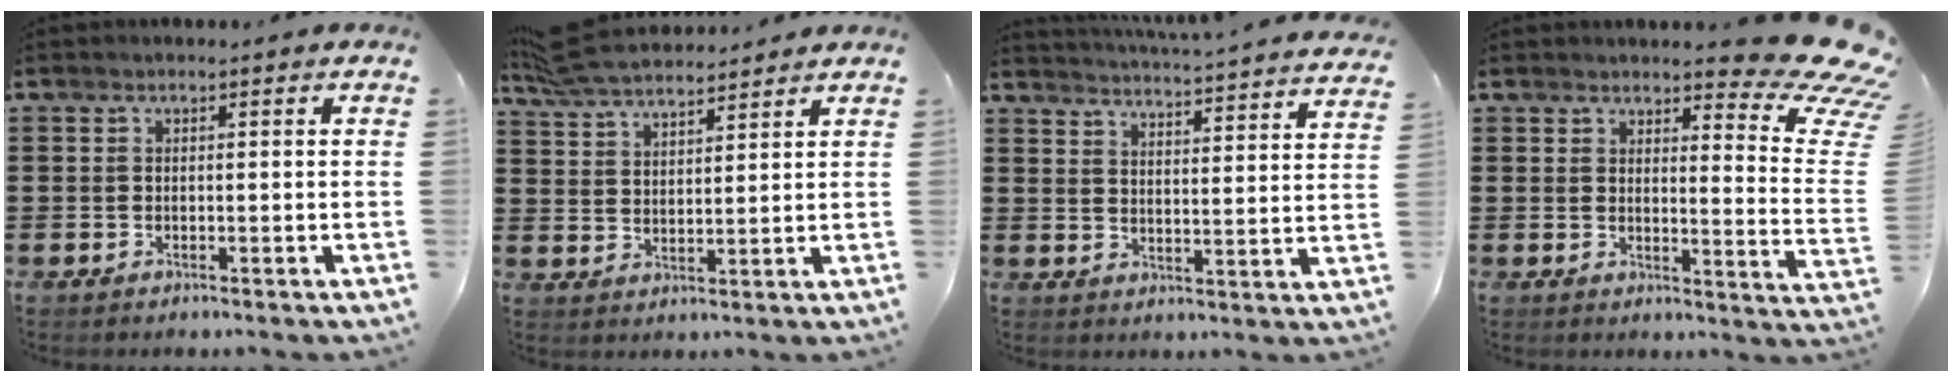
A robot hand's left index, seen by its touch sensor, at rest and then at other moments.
{"total": 6.0, "force": [5.6, 1.2, 1.9], "torque": [-0.058, -0.014, 0.104]}
{"total": 4.3, "force": [4.2, -0.7, 0.5], "torque": [-0.024, -0.042, 0.066]}
{"total": 9.4, "force": [7.4, 1.6, 5.5], "torque": [-0.082, -0.051, 0.127]}